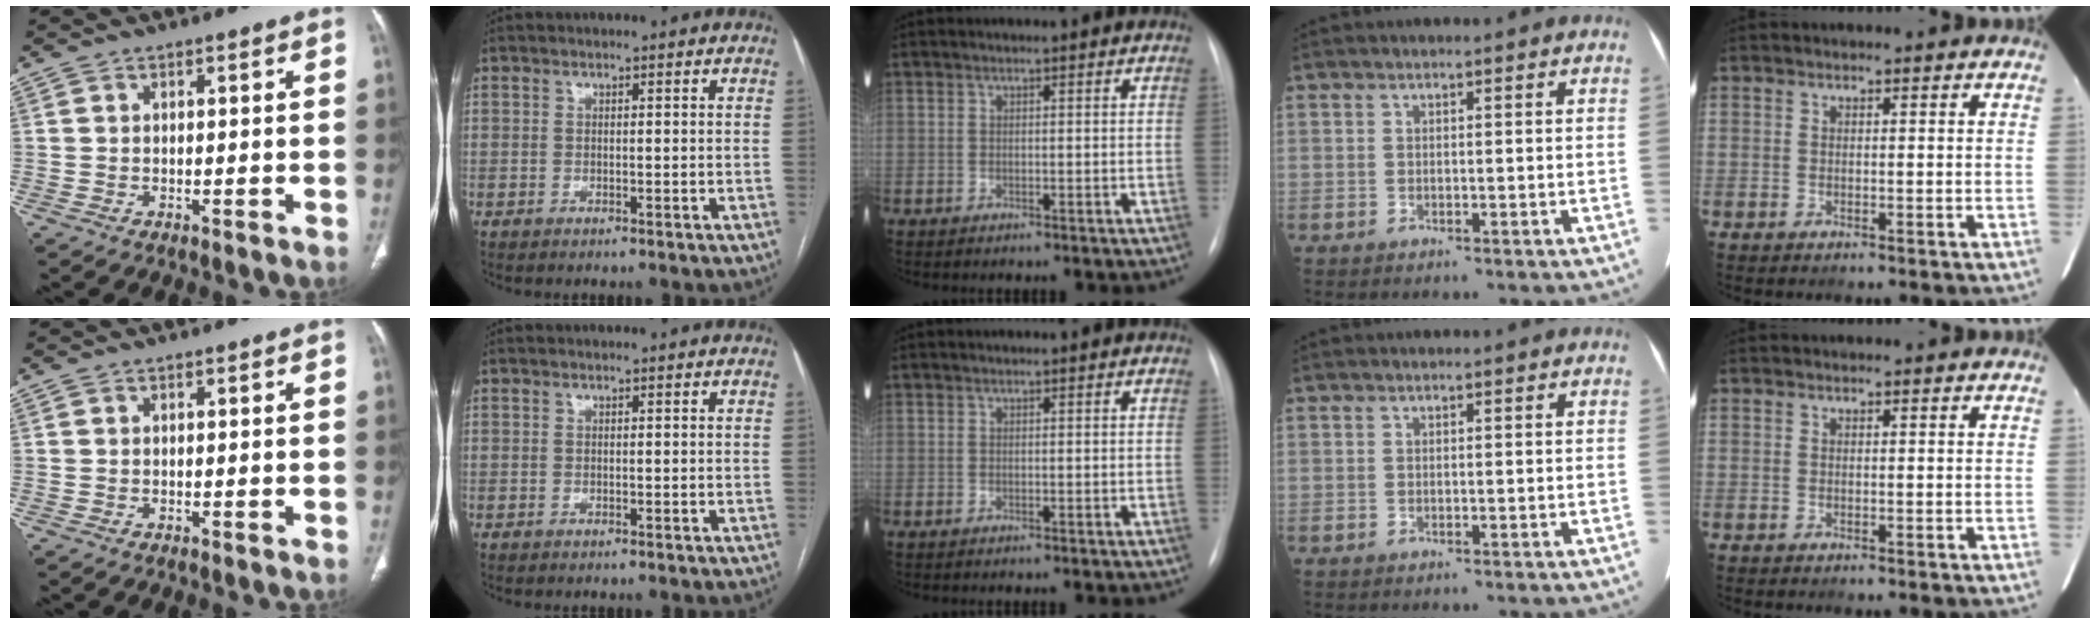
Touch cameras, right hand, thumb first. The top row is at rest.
{}